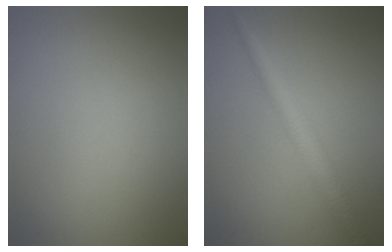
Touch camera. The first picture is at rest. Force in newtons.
{"total": 3.0, "press": 3.0, "slide": 0.0}